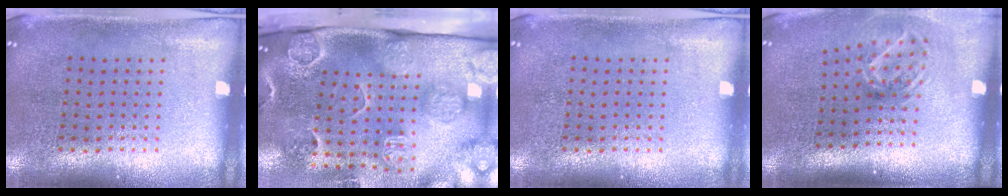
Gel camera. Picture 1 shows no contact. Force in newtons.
{"total": 4.6, "press": 3.4, "slide": 3.1}
{"total": 0.0}
{"total": 1.9, "press": 1.3, "slide": 1.5}